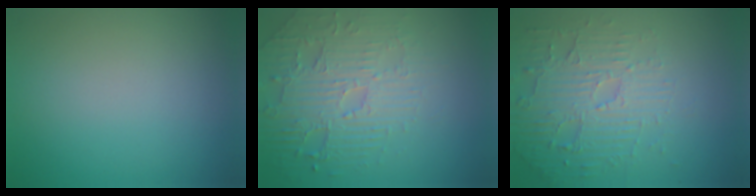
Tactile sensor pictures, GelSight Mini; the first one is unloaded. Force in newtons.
{"total": 4.4, "press": 4.1, "slide": 1.6}
{"total": 5.5, "press": 3.8, "slide": 4.0}